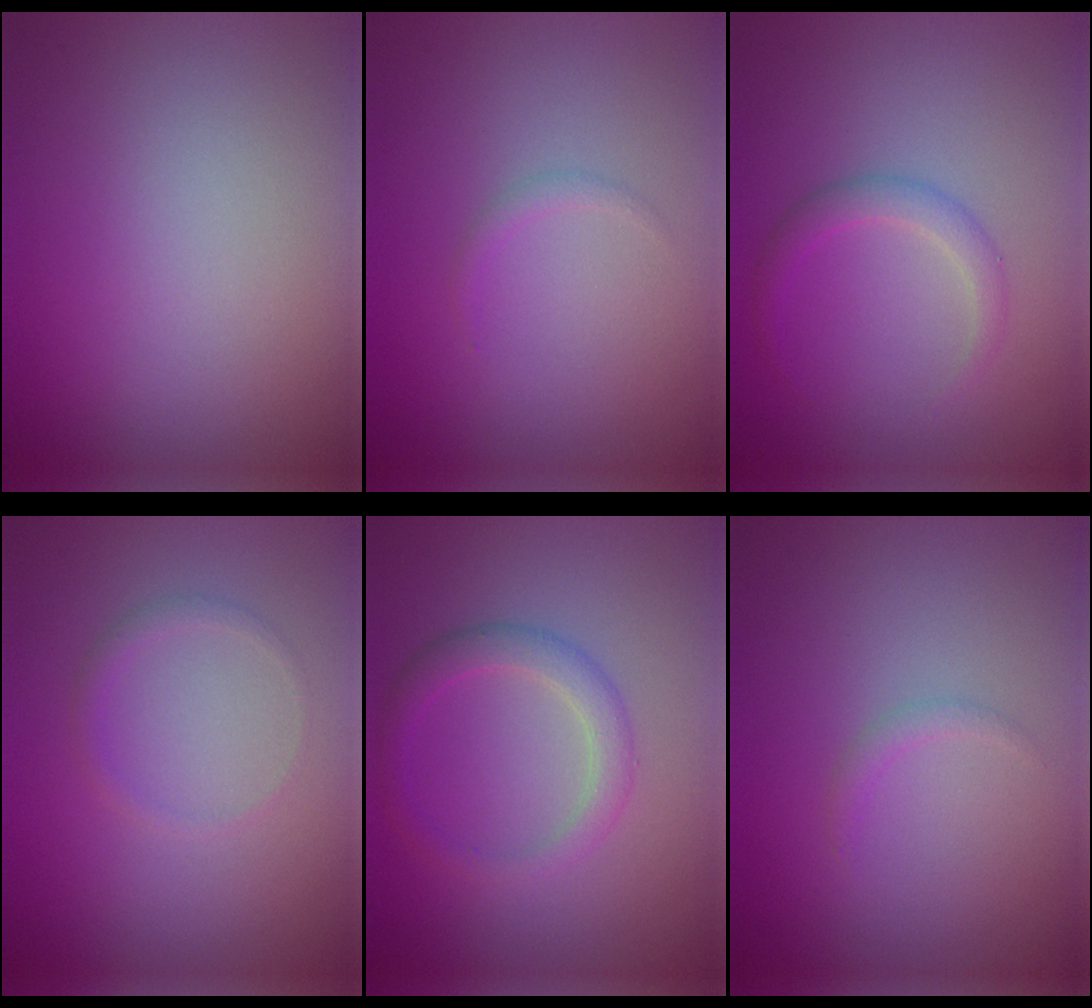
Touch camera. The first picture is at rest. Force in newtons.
{"total": 0.7, "press": 0.7, "slide": 0.1}
{"total": 1.8, "press": 1.8, "slide": 0.1}
{"total": 0.9, "press": 0.9, "slide": 0.1}
{"total": 2.5, "press": 2.5, "slide": 0.2}
{"total": 0.7, "press": 0.7, "slide": 0.1}